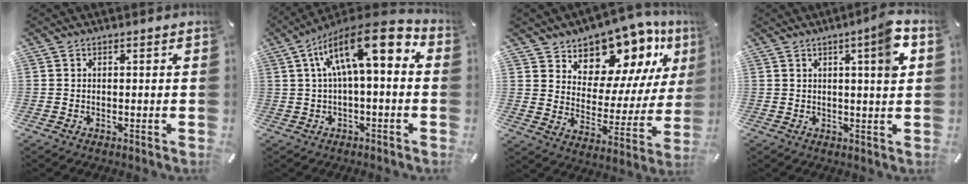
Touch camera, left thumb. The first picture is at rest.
{"total": 16.0, "force": [4.5, 5.8, 14.2], "torque": [-0.242, -0.021, 0.072]}
{"total": 12.5, "force": [9.9, 7.2, 2.6], "torque": [-0.049, -0.103, 0.176]}
{"total": 7.4, "force": [2.6, 0.6, 6.9], "torque": [-0.094, -0.013, 0.032]}